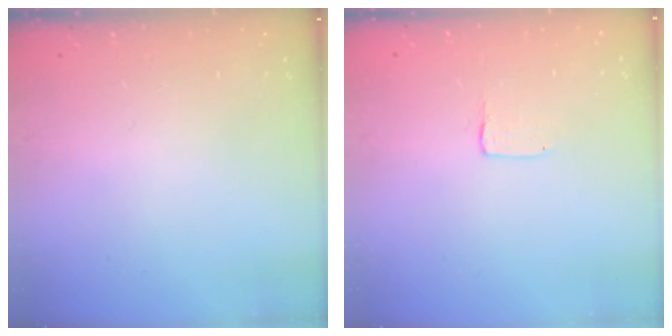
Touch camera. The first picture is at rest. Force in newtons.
{"total": 1.0, "press": 1.0, "slide": 0.1}